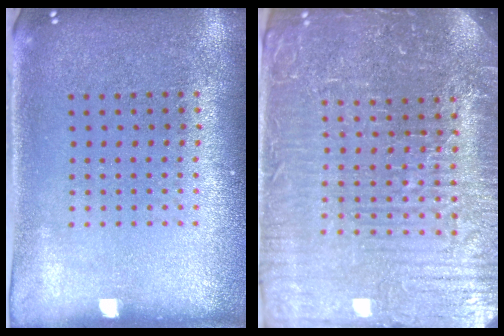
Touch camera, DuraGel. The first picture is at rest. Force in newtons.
{"total": 5.2, "press": 4.9, "slide": 1.7}